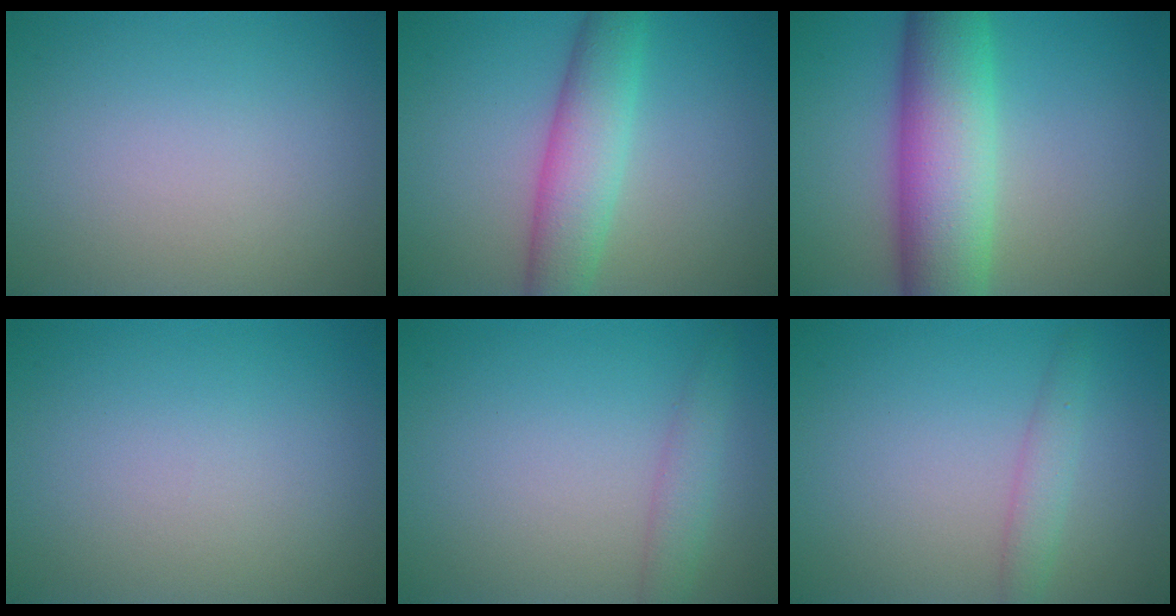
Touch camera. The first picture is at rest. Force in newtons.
{"total": 5.4, "press": 5.4, "slide": 0.4}
{"total": 10.3, "press": 10.3, "slide": 0.3}
{"total": 0.0}
{"total": 1.9, "press": 1.9, "slide": 0.1}
{"total": 1.8, "press": 1.8, "slide": 0.1}